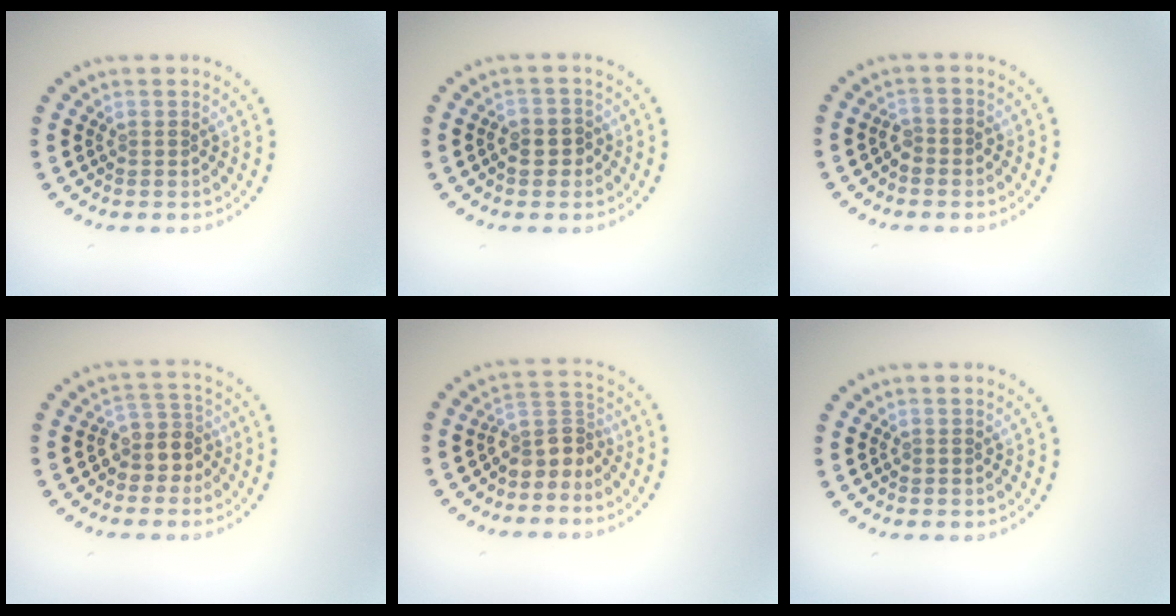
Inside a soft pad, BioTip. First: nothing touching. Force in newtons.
{"total": 1.9, "press": 1.7, "slide": 0.7}
{"total": 1.1, "press": 1.1, "slide": 0.4}
{"total": 2.9, "press": 2.4, "slide": 1.6}
{"total": 3.0, "press": 2.3, "slide": 1.9}
{"total": 0.0}